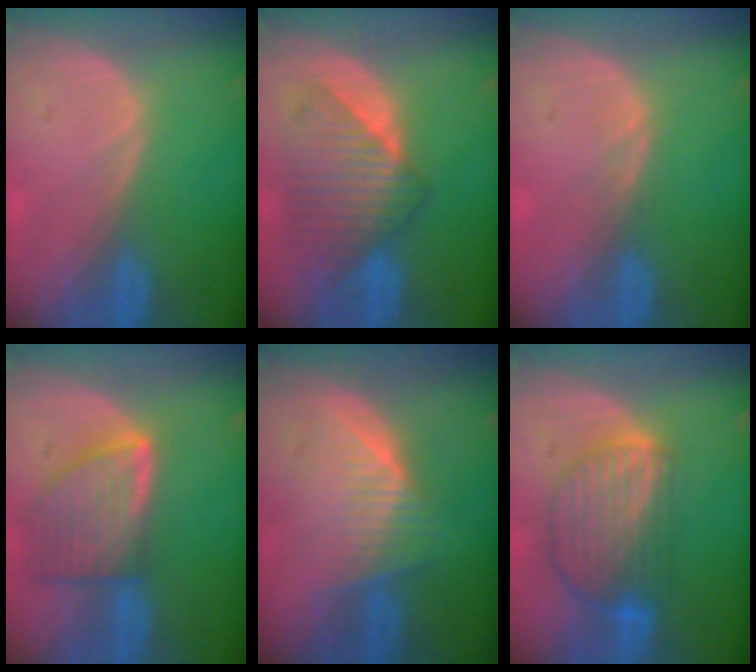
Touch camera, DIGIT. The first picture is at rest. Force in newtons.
{"total": 8.6, "press": 8.2, "slide": 2.6}
{"total": 0.7, "press": 0.7, "slide": 0.1}
{"total": 8.0, "press": 7.1, "slide": 3.6}
{"total": 6.7, "press": 6.2, "slide": 2.5}
{"total": 9.1, "press": 7.8, "slide": 4.7}